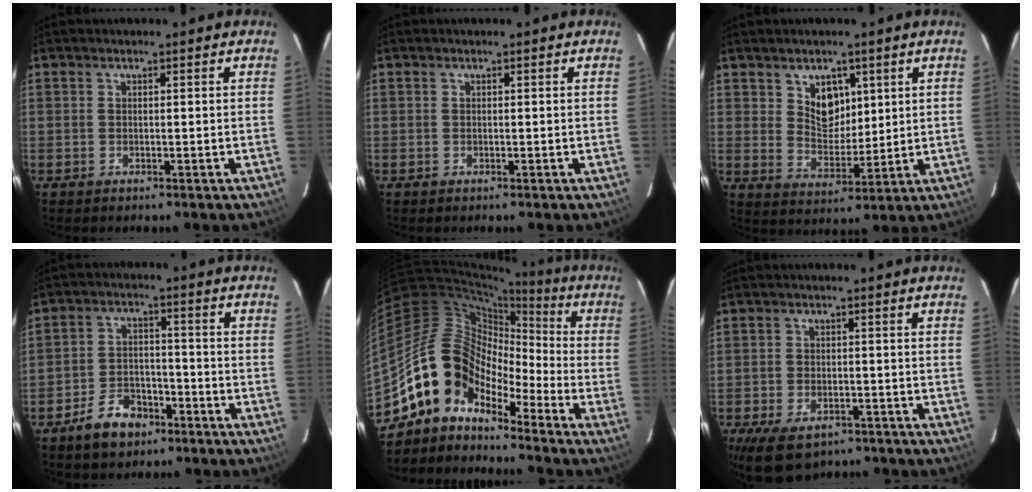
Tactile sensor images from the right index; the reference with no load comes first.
{"total": 0.0}
{"total": 6.9, "force": [3.2, 4.8, 3.8], "torque": [-0.056, -0.001, 0.064]}
{"total": 8.5, "force": [-5.7, 5.0, 3.7], "torque": [-0.087, 0.021, -0.086]}
{"total": 12.8, "force": [-9.6, 7.0, 4.9], "torque": [-0.084, 0.030, -0.201]}
{"total": 11.1, "force": [-7.4, 5.9, 5.7], "torque": [-0.129, -0.016, -0.113]}